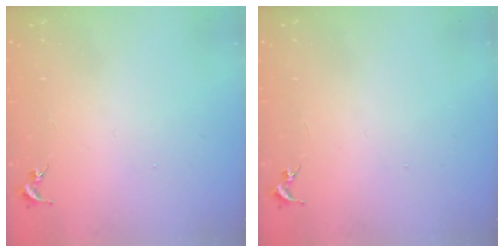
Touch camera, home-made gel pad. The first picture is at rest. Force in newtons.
{"total": 0.0}